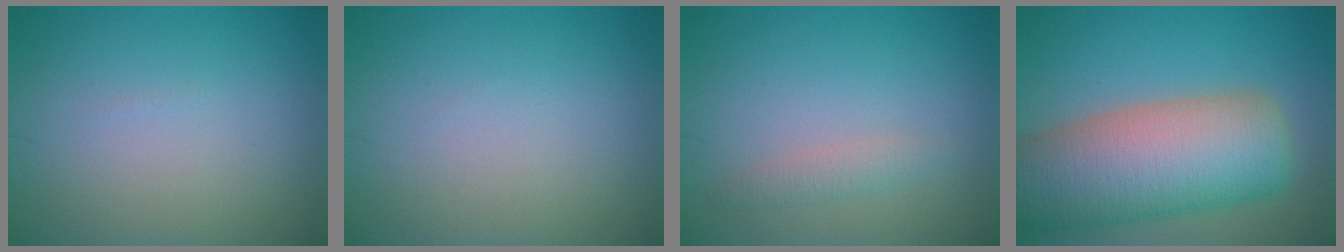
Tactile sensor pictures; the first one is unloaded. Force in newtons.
{"total": 0.0}
{"total": 1.3, "press": 1.3, "slide": 0.1}
{"total": 12.7, "press": 12.7, "slide": 1.0}